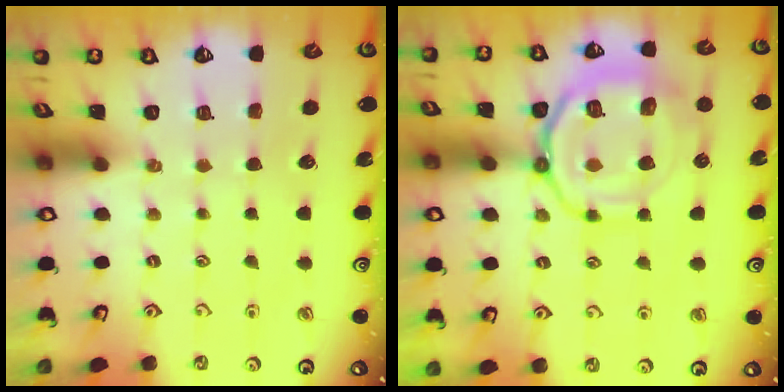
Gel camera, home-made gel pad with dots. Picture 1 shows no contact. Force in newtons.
{"total": 15.3, "press": 15.3, "slide": 1.4}